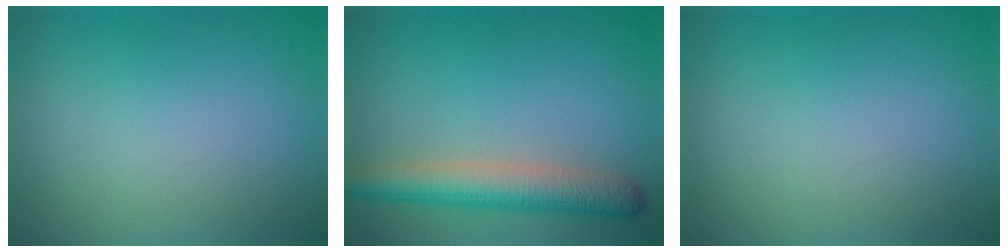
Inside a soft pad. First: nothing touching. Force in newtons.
{"total": 5.2, "press": 5.2, "slide": 0.2}
{"total": 0.0}